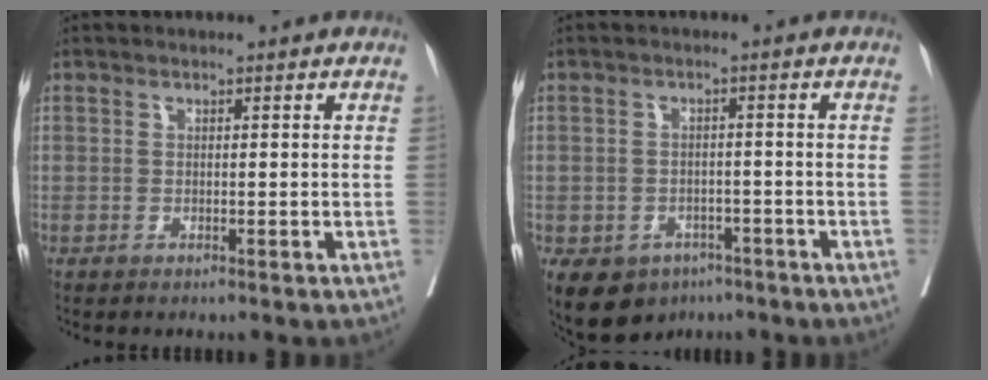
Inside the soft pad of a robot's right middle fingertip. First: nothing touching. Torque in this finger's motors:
{"motor_torque": [0.71, -0.70, 0.07, 0.06]}